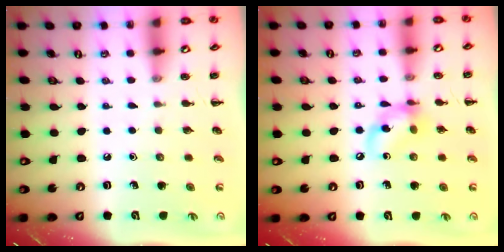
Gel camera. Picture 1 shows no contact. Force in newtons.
{"total": 10.2, "press": 10.1, "slide": 1.7}